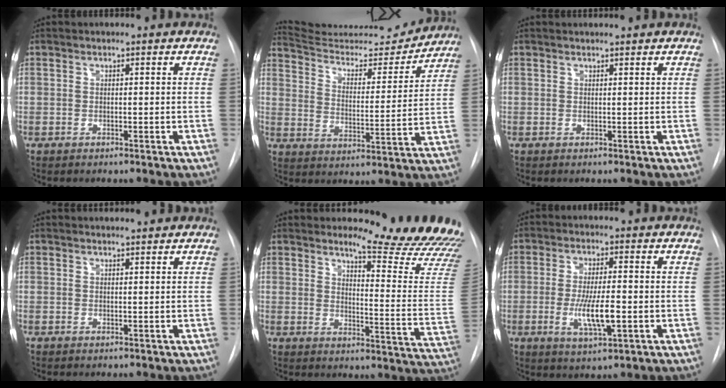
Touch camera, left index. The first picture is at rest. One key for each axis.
{"total": 16.9, "fx": 16.5, "fy": 1.8, "fz": 2.9, "tx": -0.046, "ty": -0.025, "tz": 0.247}
{"total": 1.7, "fx": 1.7, "fy": -0.1, "fz": 0.3, "tx": -0.005, "ty": 0.008, "tz": 0.025}
{"total": 2.7, "fx": 2.6, "fy": 0.0, "fz": 0.6, "tx": -0.008, "ty": 0.010, "tz": 0.034}
{"total": 16.9, "fx": 16.0, "fy": 0.6, "fz": 5.3, "tx": -0.059, "ty": -0.142, "tz": 0.174}
{"total": 7.2, "fx": -1.4, "fy": 1.3, "fz": 6.9, "tx": -0.131, "ty": -0.014, "tz": -0.023}